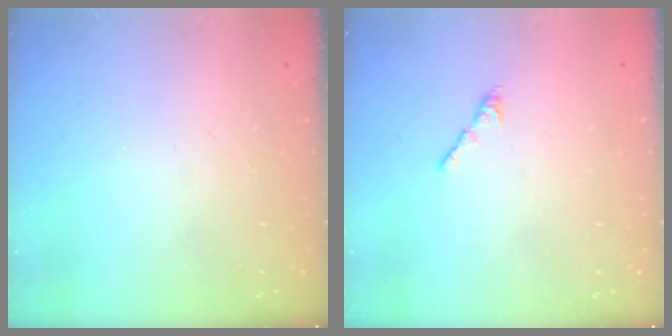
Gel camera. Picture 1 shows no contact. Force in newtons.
{"total": 2.7, "press": 2.6, "slide": 0.7}